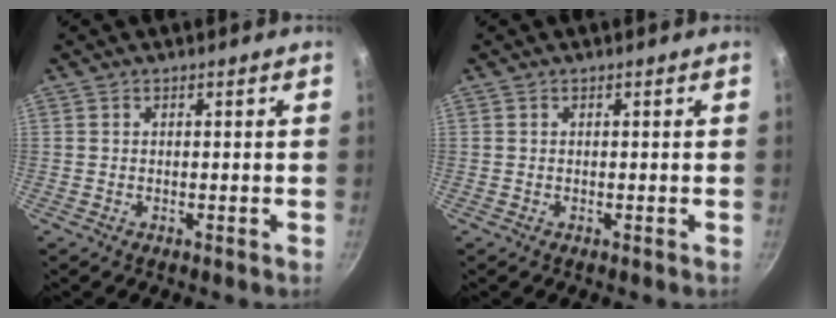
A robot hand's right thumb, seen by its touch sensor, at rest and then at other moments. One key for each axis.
{"total": 0.0}